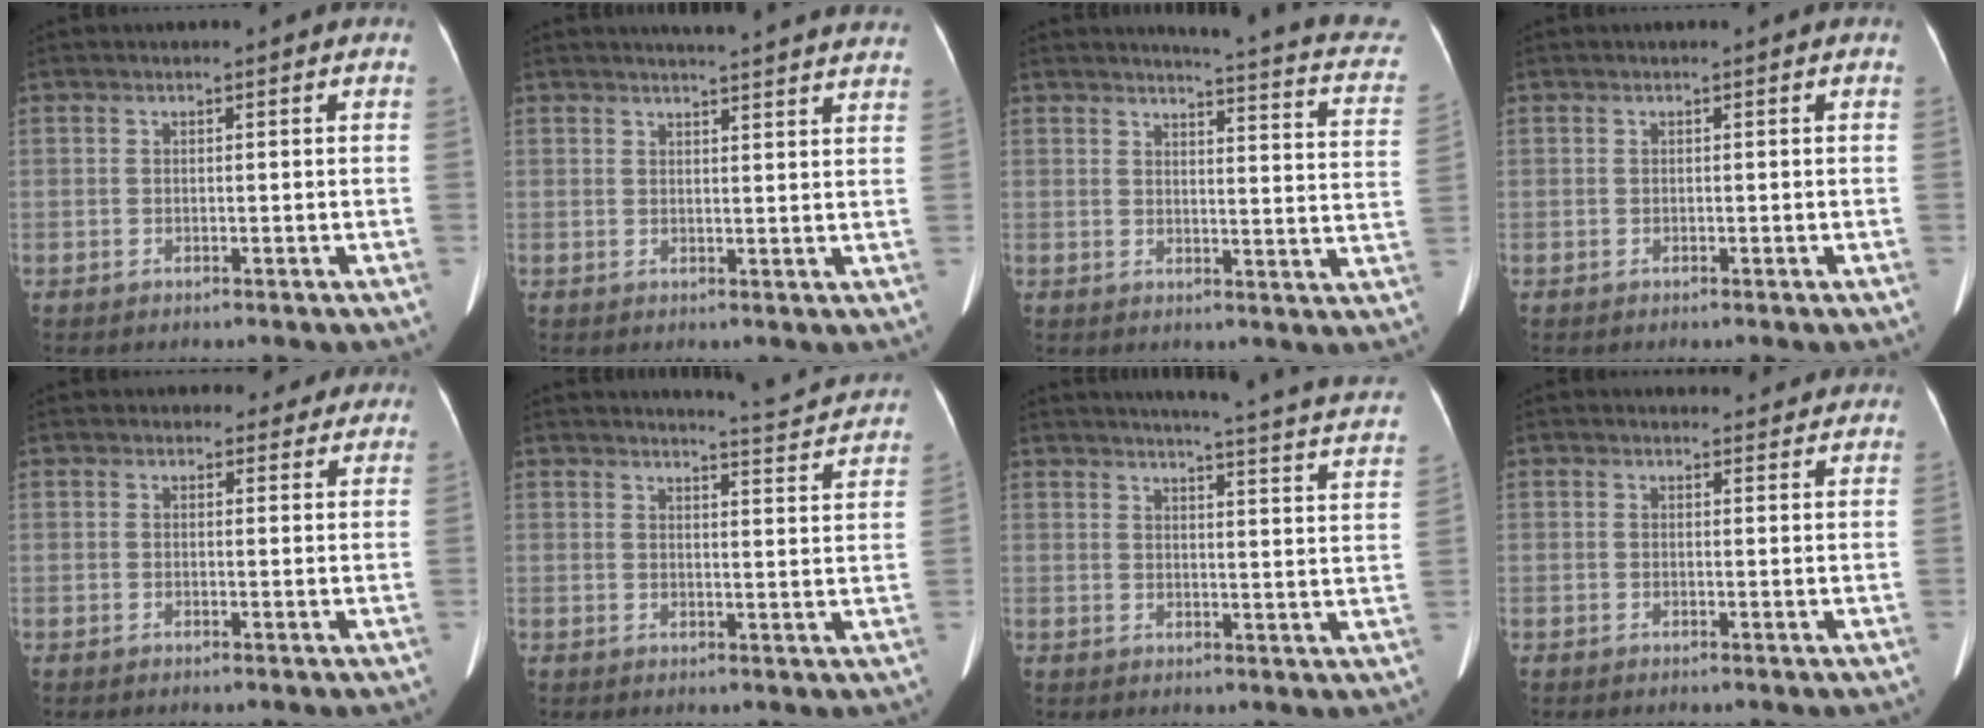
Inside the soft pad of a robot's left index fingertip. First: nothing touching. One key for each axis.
{"total": 15.4, "fx": 14.6, "fy": 0.7, "fz": 4.9, "tx": -0.059, "ty": -0.014, "tz": 0.165}
{"total": 15.0, "fx": 13.4, "fy": 1.7, "fz": 6.6, "tx": -0.062, "ty": -0.059, "tz": 0.119}
{"total": 0.0}
{"total": 3.3, "fx": 2.7, "fy": 1.8, "fz": 0.1, "tx": 0.009, "ty": -0.001, "tz": 0.022}
{"total": 7.0, "fx": 6.9, "fy": -0.6, "fz": 0.2, "tx": -0.021, "ty": -0.021, "tz": 0.079}
{"total": 22.5, "fx": 21.0, "fy": 0.5, "fz": 8.3, "tx": -0.103, "ty": -0.068, "tz": 0.228}
{"total": 3.6, "fx": 3.3, "fy": 1.3, "fz": 0.2, "tx": 0.003, "ty": 0.002, "tz": 0.030}